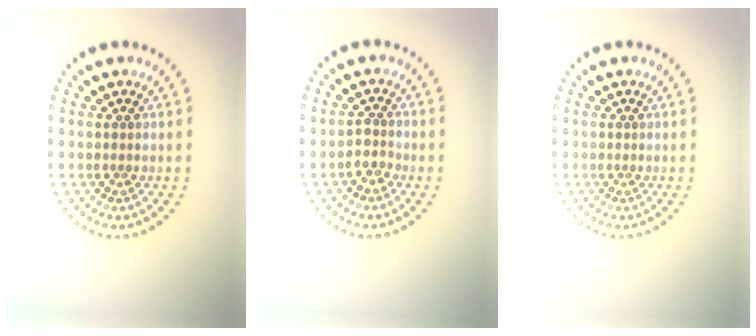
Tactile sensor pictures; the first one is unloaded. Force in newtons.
{"total": 1.7, "press": 1.3, "slide": 1.0}
{"total": 0.0}